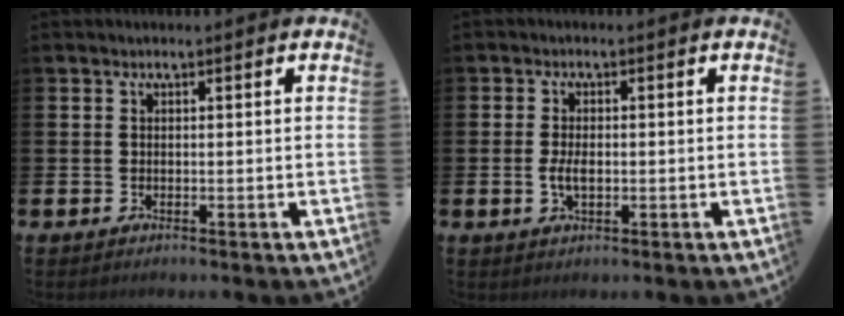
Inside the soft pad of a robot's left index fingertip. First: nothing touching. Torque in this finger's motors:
{"motor_torque": [0.66, 0.24, 0.09, 0.09]}